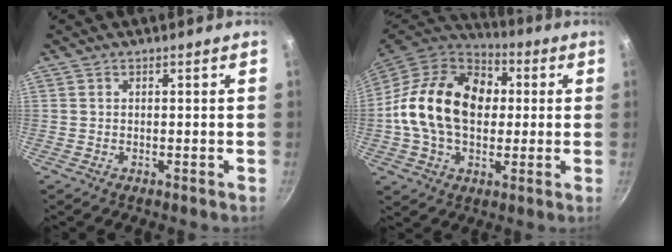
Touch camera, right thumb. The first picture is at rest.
{"total": 21.3, "force": [1.7, 15.2, 14.8], "torque": [-0.227, 0.029, 0.016]}